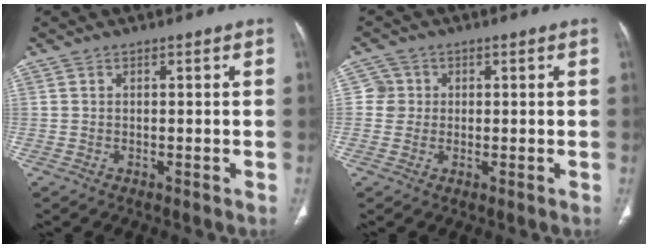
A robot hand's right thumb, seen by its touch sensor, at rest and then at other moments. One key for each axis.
{"total": 3.1, "fx": 0.4, "fy": 3.1, "fz": 0.1, "tx": 0.022, "ty": 0.006, "tz": 0.001}